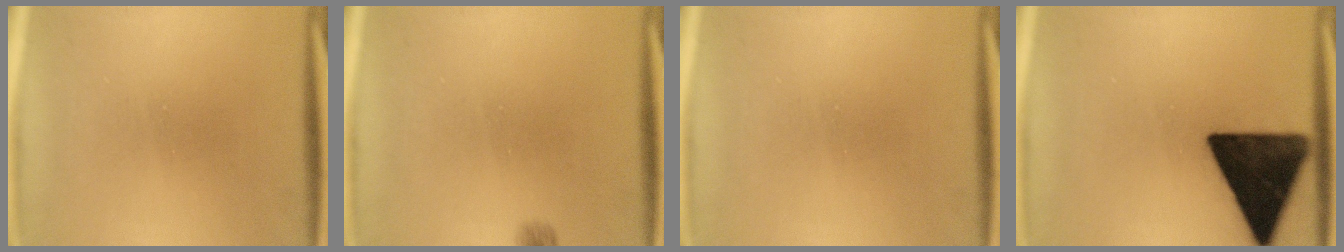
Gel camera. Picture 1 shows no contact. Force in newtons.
{"total": 1.3}
{"total": 0.0}
{"total": 15.8}